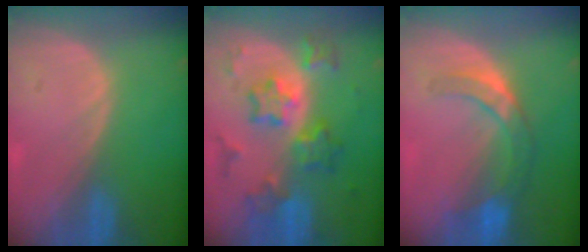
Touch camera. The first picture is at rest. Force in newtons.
{"total": 8.7, "press": 8.7, "slide": 0.6}
{"total": 7.4, "press": 6.4, "slide": 3.7}